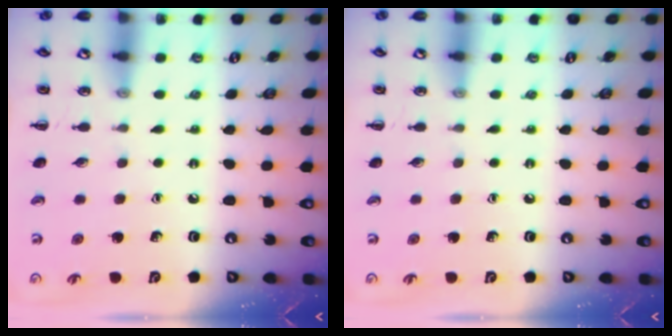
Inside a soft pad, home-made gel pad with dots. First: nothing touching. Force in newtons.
{"total": 0.0}